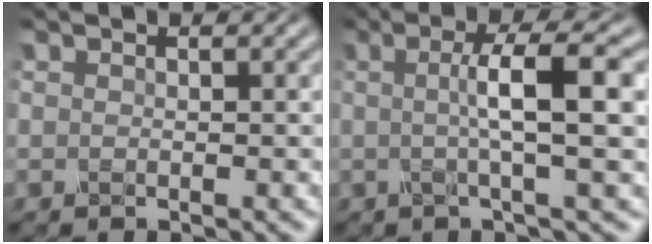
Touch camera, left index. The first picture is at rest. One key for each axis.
{"total": 6.2, "fx": 0.5, "fy": 1.1, "fz": 6.1, "tx": -0.092, "ty": 0.009, "tz": 0.004}